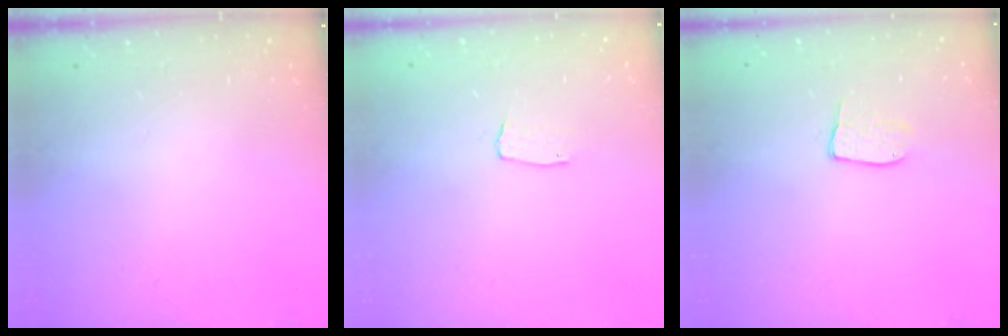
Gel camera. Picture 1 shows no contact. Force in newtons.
{"total": 4.0, "press": 3.9, "slide": 0.2}
{"total": 6.1, "press": 6.1, "slide": 0.5}